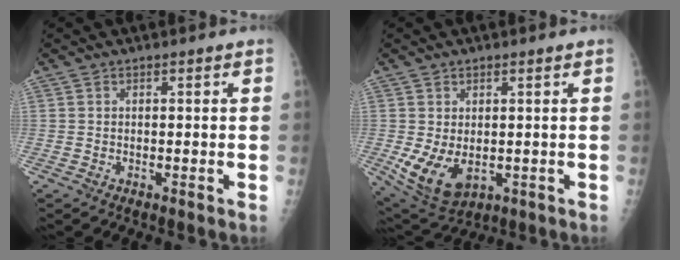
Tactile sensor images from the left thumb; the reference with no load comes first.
{"total": 8.5, "force": [-1.1, 5.6, 6.3], "torque": [-0.096, -0.014, 0.000]}